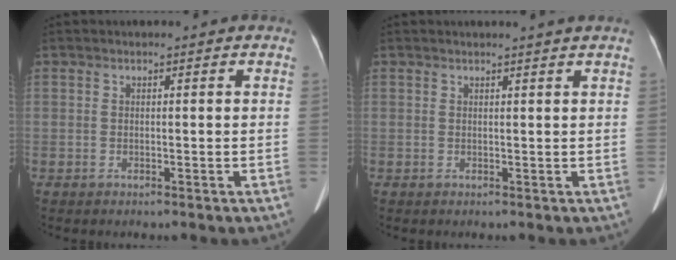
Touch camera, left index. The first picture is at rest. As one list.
[{"total": 1.8, "force": [1.6, -0.5, 0.6], "torque": [-0.015, -0.001, 0.022]}]